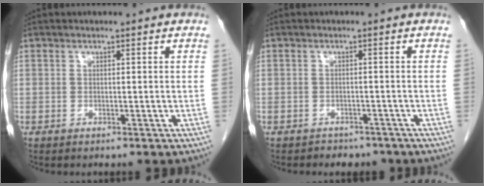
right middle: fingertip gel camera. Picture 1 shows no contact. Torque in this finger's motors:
{"motor_torque": [0.45, -0.29, 0.00, 0.01]}